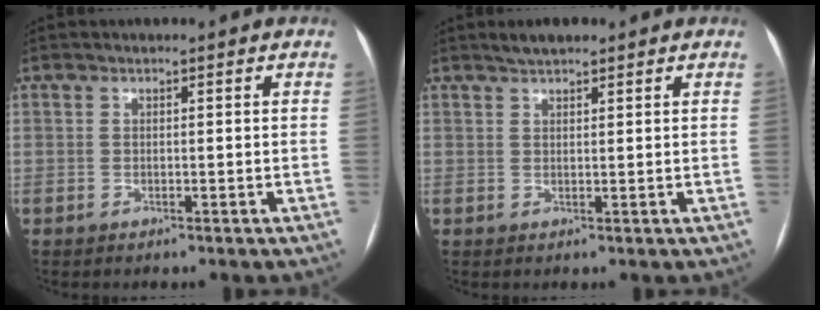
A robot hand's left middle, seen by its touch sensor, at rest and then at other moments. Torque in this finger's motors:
{"motor_torque": [0.02, -0.03, 0.00, 0.00]}